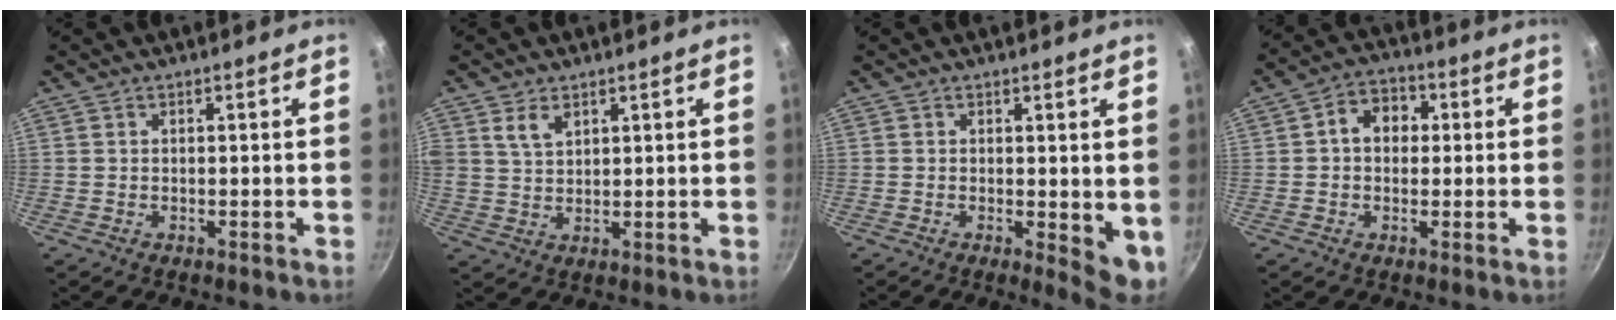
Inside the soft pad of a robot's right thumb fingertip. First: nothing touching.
{"total": 4.5, "force": [2.4, 2.8, 2.7], "torque": [-0.044, -0.010, 0.048]}
{"total": 5.6, "force": [0.1, 2.3, 5.0], "torque": [-0.057, -0.010, 0.003]}
{"total": 7.1, "force": [0.9, 5.7, 4.2], "torque": [-0.032, 0.013, 0.000]}